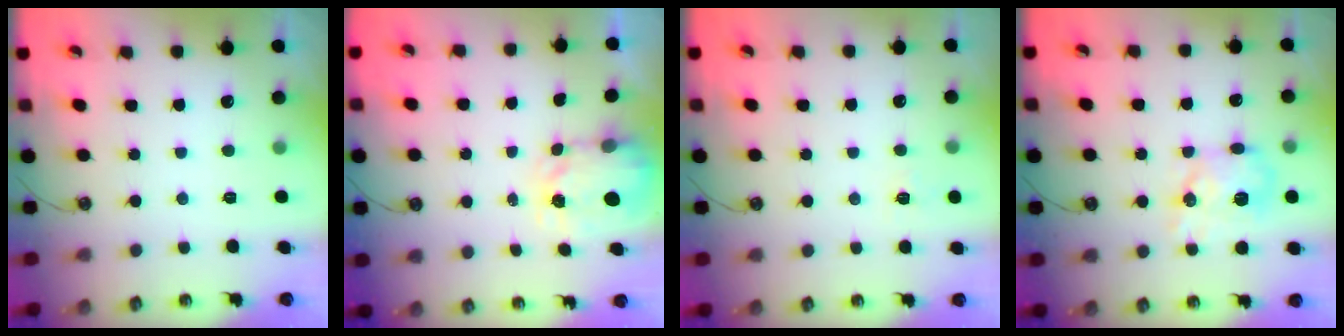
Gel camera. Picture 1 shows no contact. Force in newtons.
{"total": 3.6, "press": 3.5, "slide": 0.4}
{"total": 3.4, "press": 3.4, "slide": 0.4}
{"total": 11.8, "press": 11.7, "slide": 0.7}